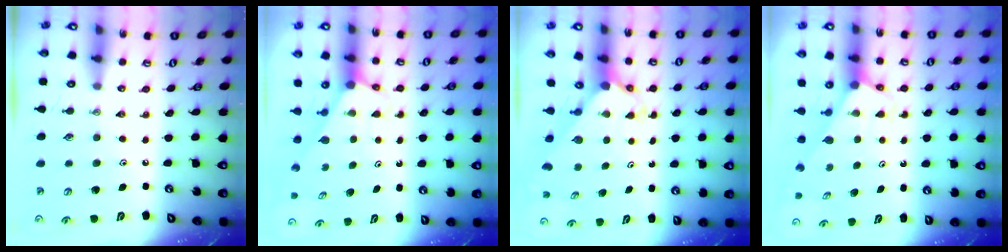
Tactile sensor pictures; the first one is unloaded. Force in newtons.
{"total": 2.7, "press": 2.7, "slide": 0.2}
{"total": 2.2, "press": 2.2, "slide": 0.2}
{"total": 2.6, "press": 2.6, "slide": 0.1}